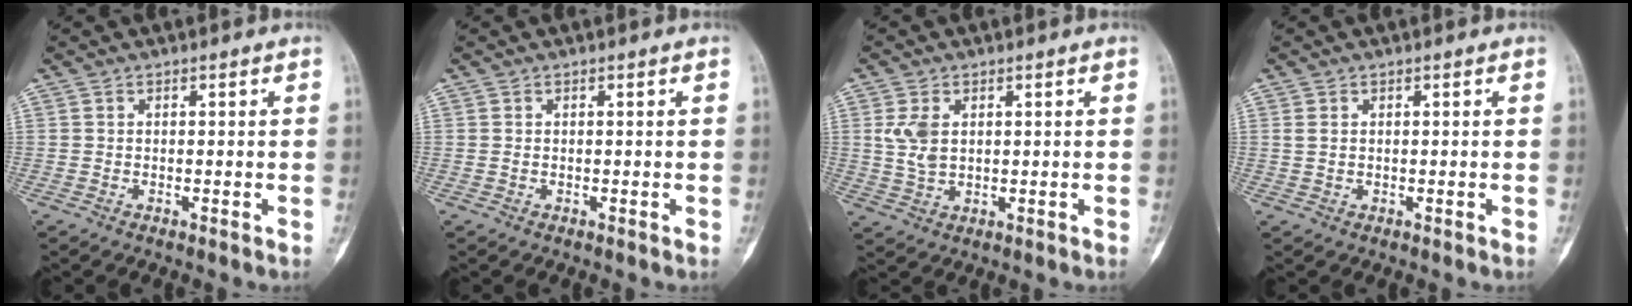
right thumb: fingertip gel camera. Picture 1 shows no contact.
{"total": 0.0}
{"total": 5.0, "force": [1.2, 3.1, 3.7], "torque": [-0.074, -0.002, 0.030]}
{"total": 1.3, "force": [0.3, 0.9, 0.9], "torque": [-0.024, 0.002, 0.011]}